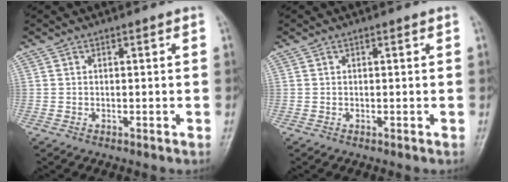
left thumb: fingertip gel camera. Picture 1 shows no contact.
{"total": 0.0}